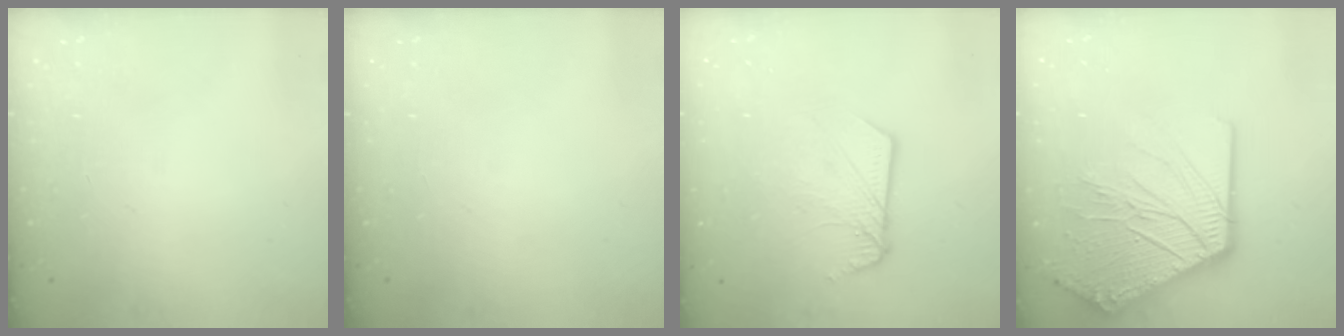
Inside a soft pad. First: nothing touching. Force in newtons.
{"total": 0.0}
{"total": 8.3, "press": 8.3, "slide": 0.3}
{"total": 23.5, "press": 23.2, "slide": 3.9}